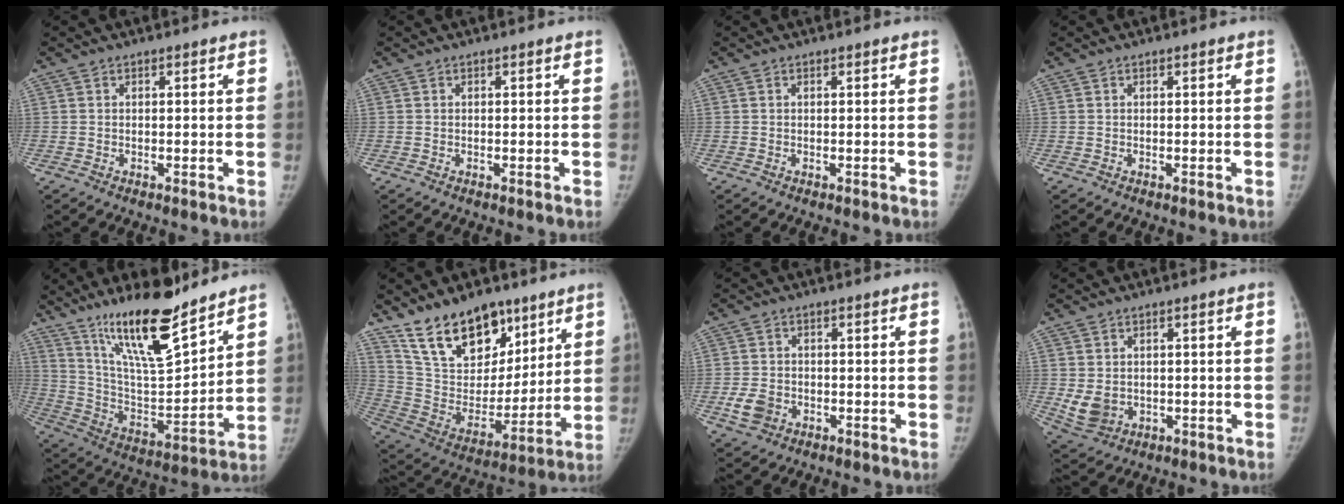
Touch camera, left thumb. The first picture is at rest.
{"total": 0.0}
{"total": 0.0}
{"total": 0.0}
{"total": 20.4, "force": [15.0, 4.5, 13.1], "torque": [-0.198, -0.084, 0.271]}
{"total": 20.0, "force": [13.8, 10.9, 9.5], "torque": [-0.119, -0.073, 0.250]}
{"total": 4.4, "force": [-1.4, 3.5, 2.3], "torque": [-0.040, 0.004, -0.022]}
{"total": 5.2, "force": [0.0, 4.3, 3.0], "torque": [-0.050, -0.012, 0.017]}